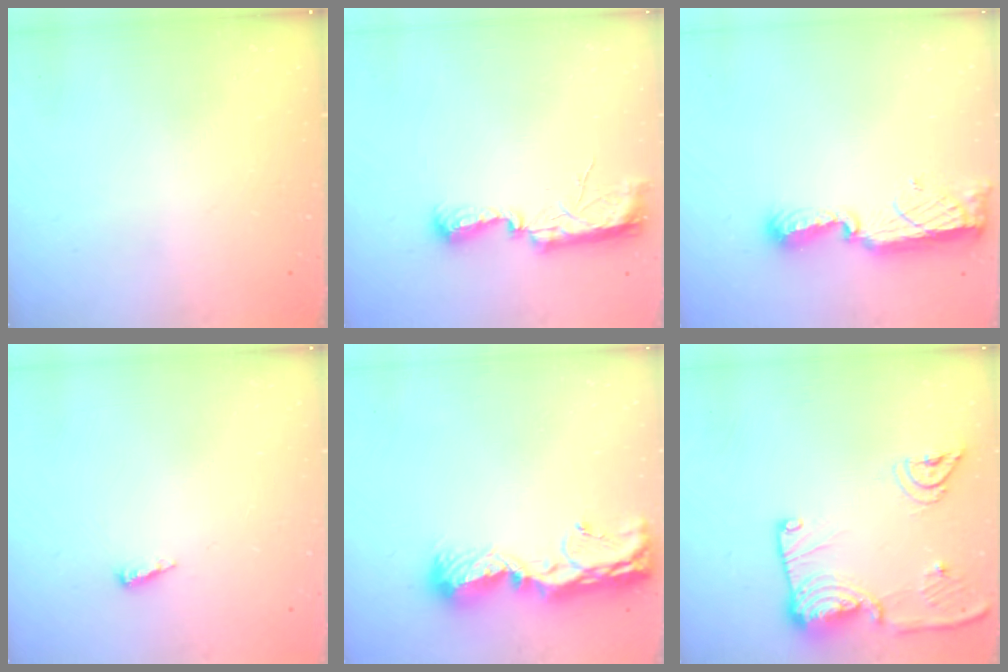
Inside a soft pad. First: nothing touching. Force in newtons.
{"total": 10.6, "press": 9.2, "slide": 5.3}
{"total": 11.4, "press": 10.2, "slide": 4.9}
{"total": 2.5, "press": 2.5, "slide": 0.2}
{"total": 12.3, "press": 12.3, "slide": 1.3}
{"total": 16.4, "press": 16.3, "slide": 2.0}